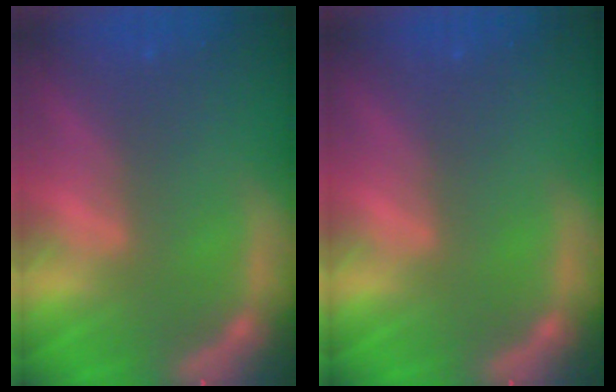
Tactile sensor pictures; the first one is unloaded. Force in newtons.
{"total": 0.0}